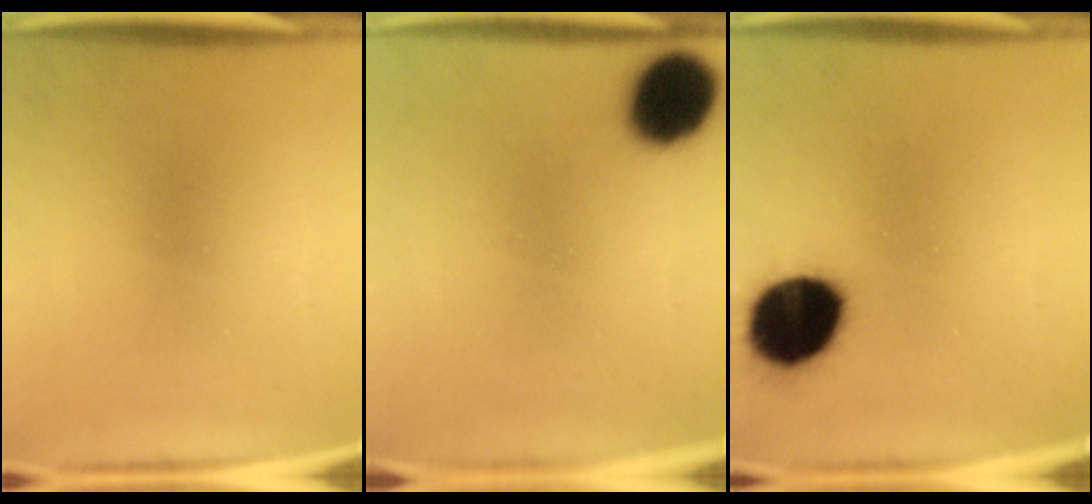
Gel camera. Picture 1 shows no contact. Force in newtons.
{"total": 13.7}
{"total": 17.2}